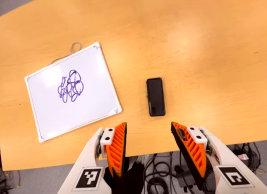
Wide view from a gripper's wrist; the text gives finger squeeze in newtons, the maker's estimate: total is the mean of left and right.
{"total": 0.0}